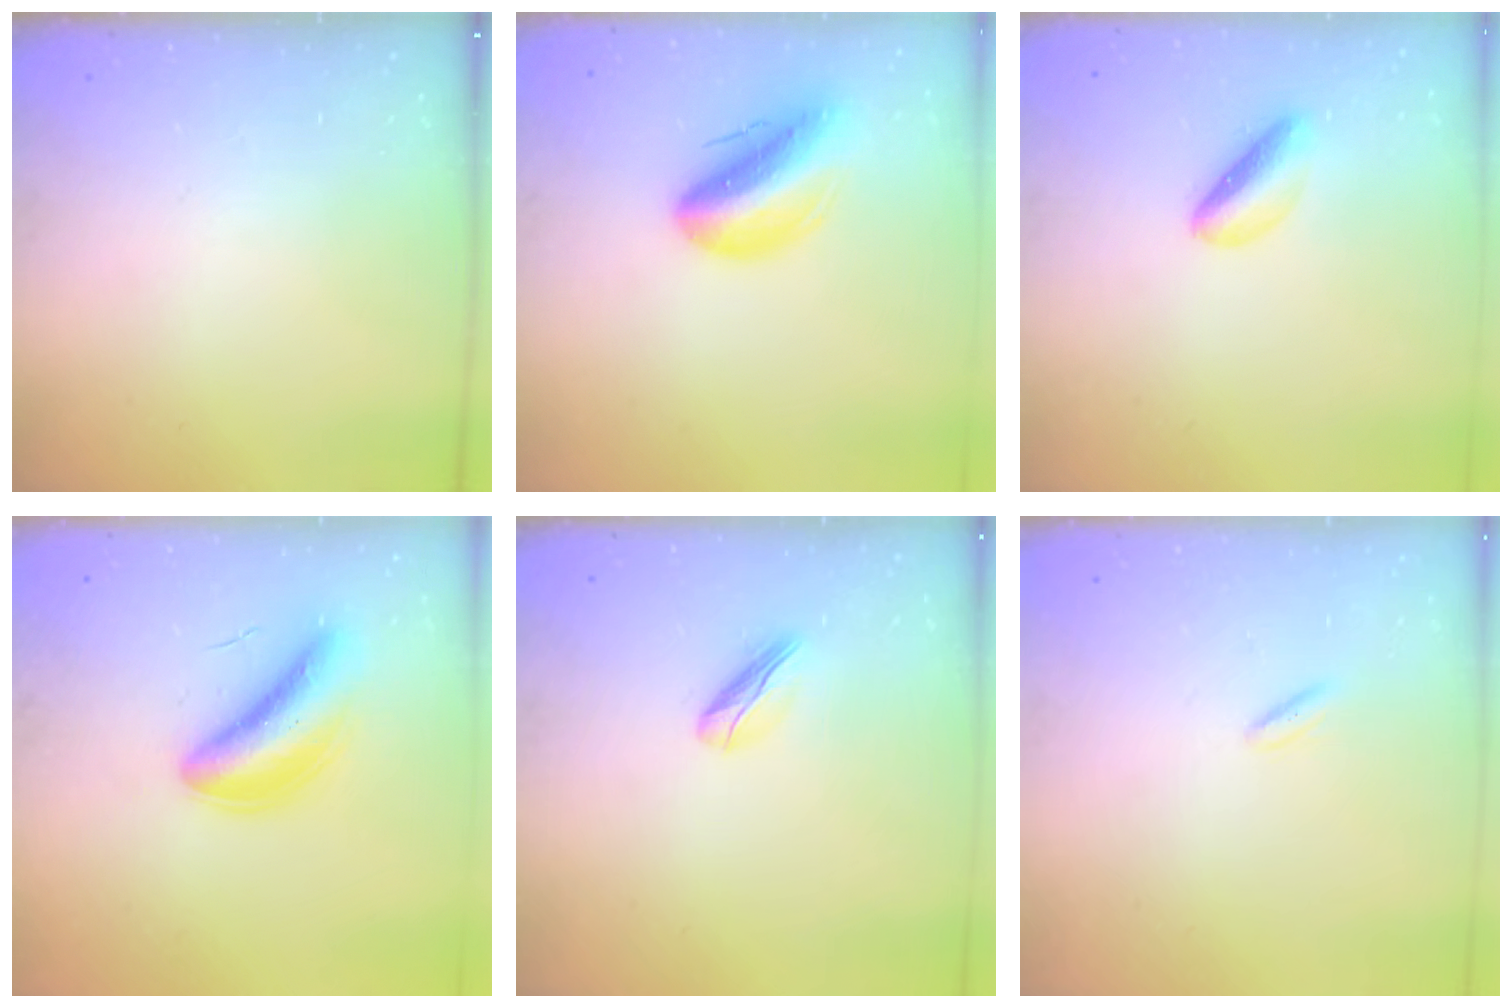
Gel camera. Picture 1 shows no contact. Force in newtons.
{"total": 14.5, "press": 13.9, "slide": 4.2}
{"total": 4.6, "press": 4.4, "slide": 1.3}
{"total": 5.9, "press": 5.7, "slide": 1.5}
{"total": 4.7, "press": 4.6, "slide": 0.6}
{"total": 2.2, "press": 2.0, "slide": 1.0}